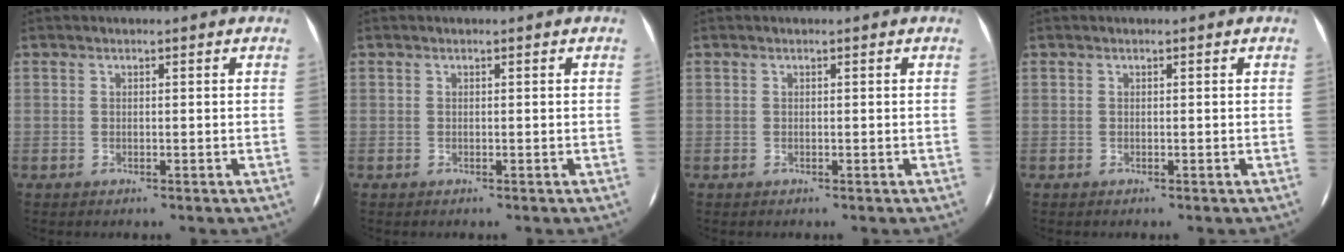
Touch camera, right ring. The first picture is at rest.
{"total": 0.0}
{"total": 0.0}
{"total": 0.0}